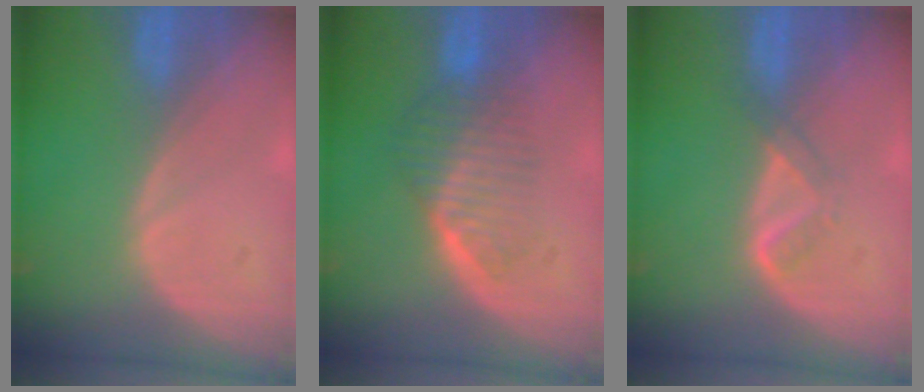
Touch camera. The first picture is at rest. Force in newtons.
{"total": 6.4, "press": 5.8, "slide": 2.7}
{"total": 2.4, "press": 2.4, "slide": 0.7}